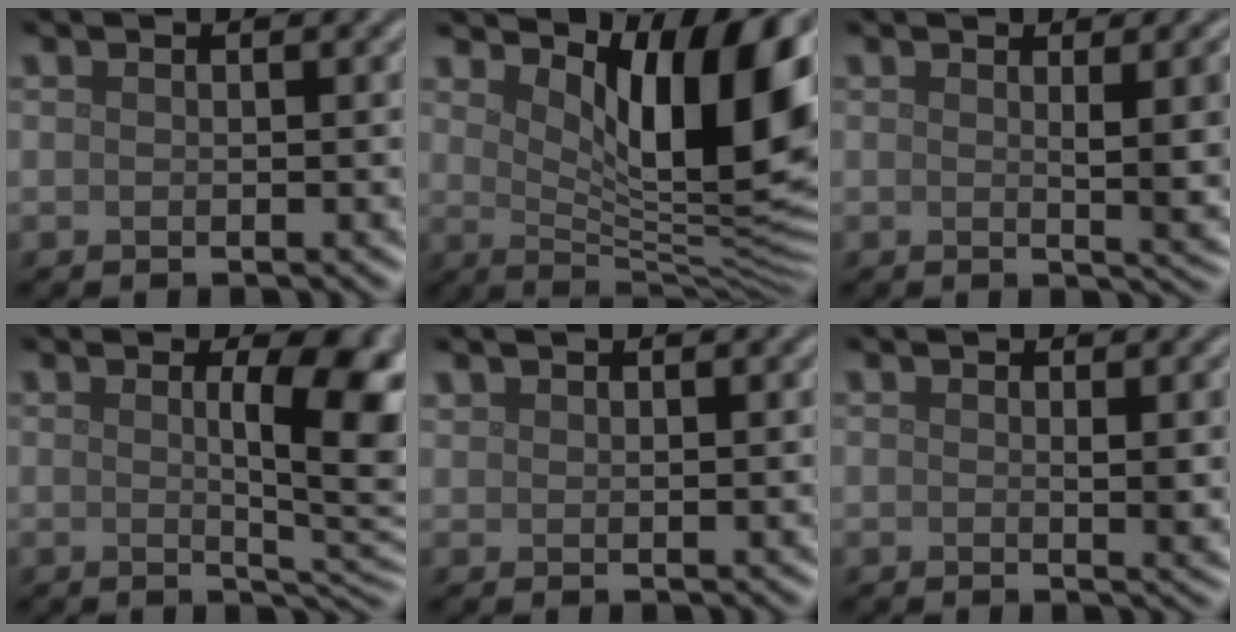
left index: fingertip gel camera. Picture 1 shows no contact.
{"total": 12.4, "force": [5.0, 4.2, 10.6], "torque": [-0.135, -0.011, 0.079]}
{"total": 6.2, "force": [0.9, 1.6, 5.9], "torque": [-0.064, -0.004, 0.016]}
{"total": 8.6, "force": [1.3, 2.3, 8.2], "torque": [-0.106, -0.001, 0.021]}
{"total": 1.0, "force": [1.0, 0.2, 0.2], "torque": [-0.006, 0.000, 0.019]}
{"total": 2.8, "force": [0.5, 0.6, 2.7], "torque": [-0.034, -0.003, 0.009]}